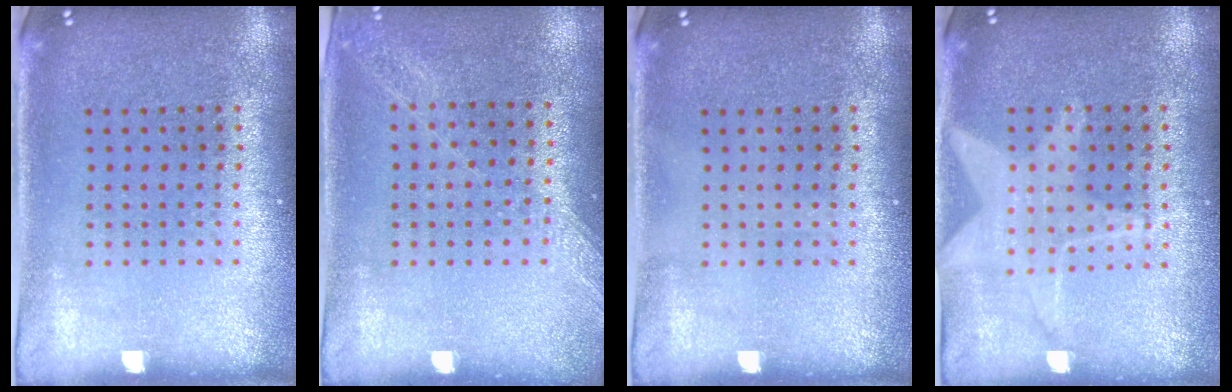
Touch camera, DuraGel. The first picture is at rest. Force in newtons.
{"total": 1.2, "press": 1.2, "slide": 0.2}
{"total": 0.0}
{"total": 1.3, "press": 1.2, "slide": 0.3}